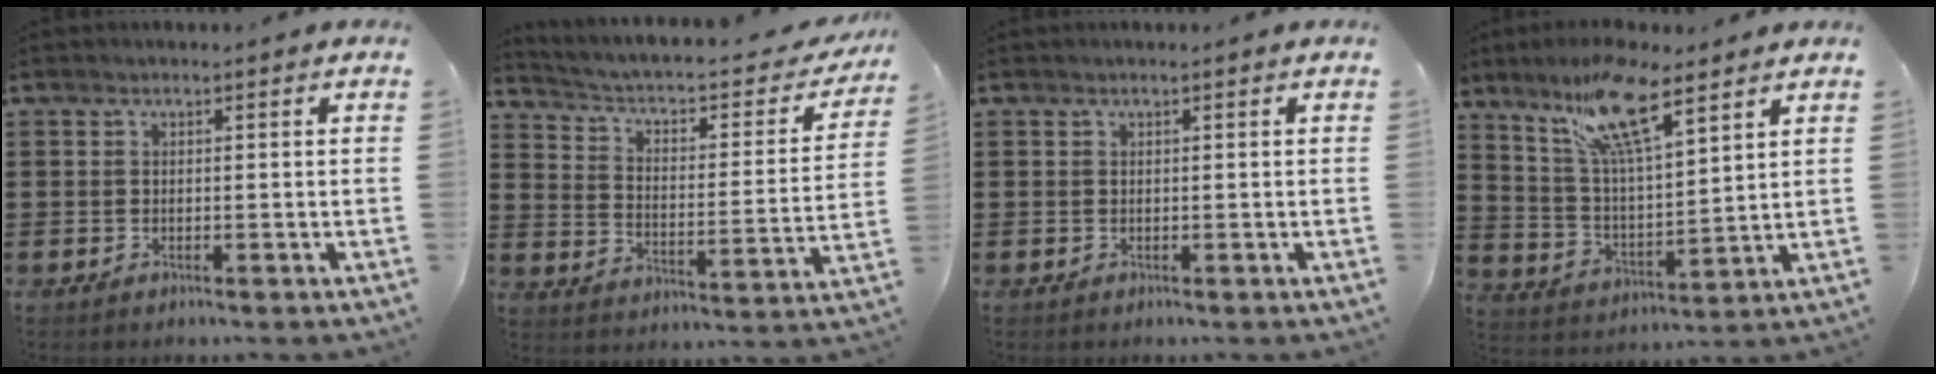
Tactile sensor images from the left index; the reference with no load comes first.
{"total": 3.4, "force": [2.2, 1.1, 2.3], "torque": [-0.058, -0.024, 0.027]}
{"total": 0.0}
{"total": 11.2, "force": [8.1, 2.5, 7.4], "torque": [-0.156, -0.022, 0.145]}